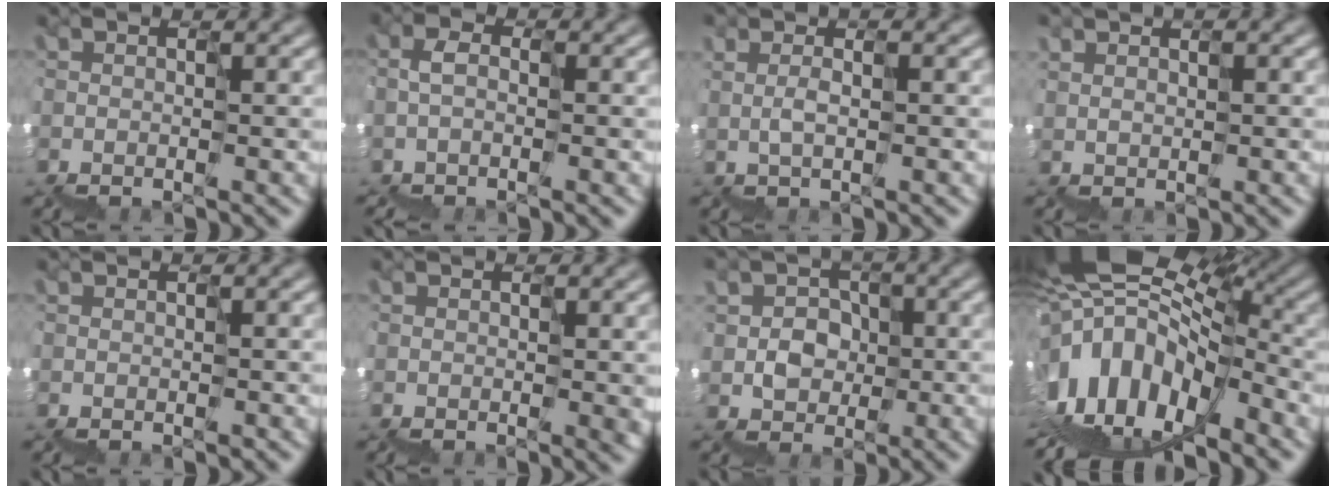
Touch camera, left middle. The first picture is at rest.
{"total": 1.8, "force": [-0.3, 1.1, 1.4], "torque": [-0.028, 0.008, -0.009]}
{"total": 1.3, "force": [1.3, -0.2, -0.2], "torque": [0.006, 0.008, 0.027]}
{"total": 0.9, "force": [0.8, 0.2, -0.4], "torque": [0.018, 0.001, 0.021]}
{"total": 0.8, "force": [-0.4, 0.5, 0.6], "torque": [-0.009, -0.001, -0.004]}
{"total": 2.2, "force": [0.2, 1.1, 1.8], "torque": [-0.031, 0.001, 0.007]}
{"total": 3.0, "force": [0.5, 3.0, 0.5], "torque": [0.004, 0.013, 0.010]}
{"total": 12.2, "force": [-0.8, 7.2, 9.8], "torque": [-0.173, 0.040, -0.021]}